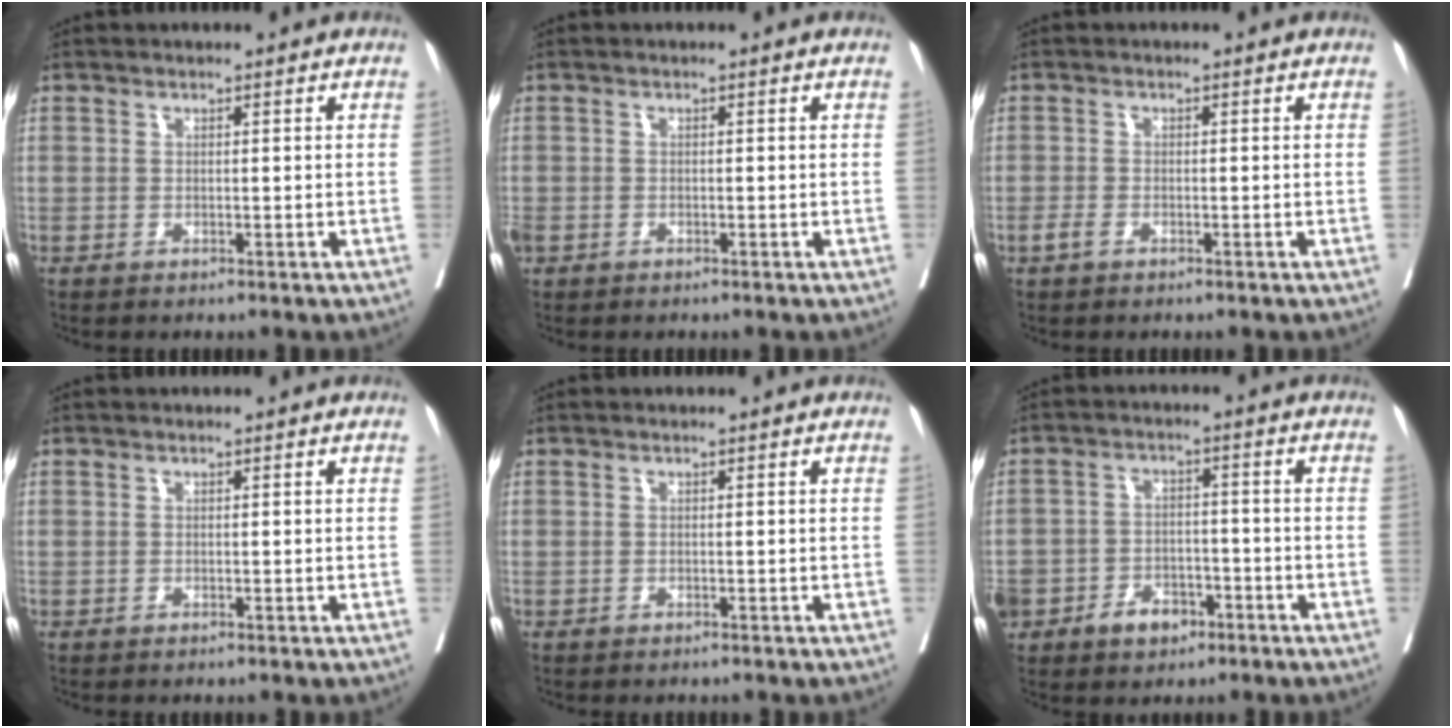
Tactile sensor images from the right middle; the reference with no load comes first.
{"total": 3.2, "force": [-1.3, 2.5, 1.6], "torque": [-0.054, -0.005, -0.023]}
{"total": 1.2, "force": [-0.8, 0.5, 0.8], "torque": [-0.018, 0.001, -0.015]}
{"total": 0.0}
{"total": 0.0}
{"total": 13.0, "force": [-5.8, 9.9, 6.1], "torque": [-0.163, 0.015, -0.088]}